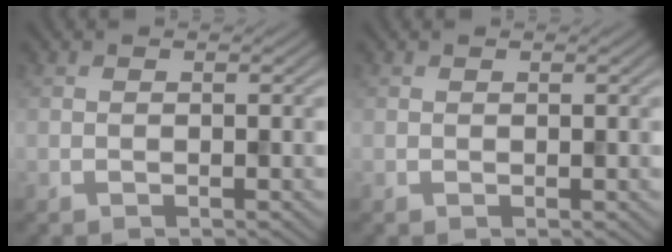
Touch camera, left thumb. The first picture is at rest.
{"total": 0.0}